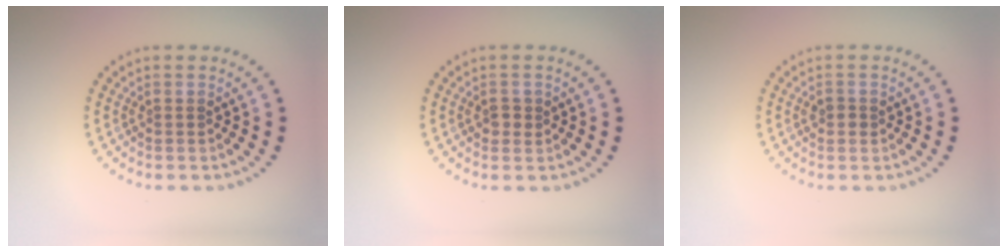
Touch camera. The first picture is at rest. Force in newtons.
{"total": 1.2, "press": 1.2, "slide": 0.1}
{"total": 1.0, "press": 1.0, "slide": 0.1}